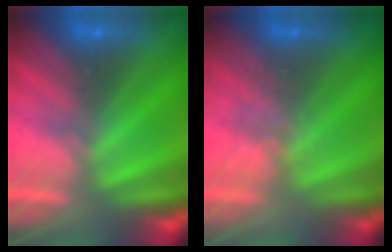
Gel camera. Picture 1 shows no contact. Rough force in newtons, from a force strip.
{"total": 2.1}